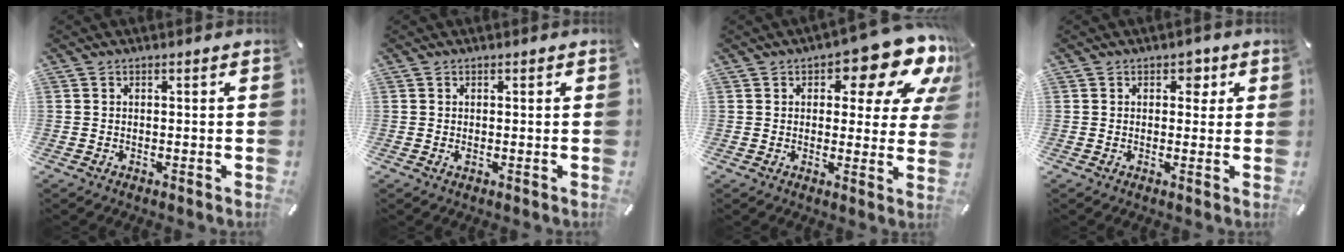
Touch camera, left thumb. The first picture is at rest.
{"total": 0.5, "force": [0.0, 0.3, 0.4], "torque": [-0.008, 0.000, 0.000]}
{"total": 14.8, "force": [8.5, 6.3, 10.3], "torque": [-0.127, -0.055, 0.137]}
{"total": 2.9, "force": [1.0, 2.2, 1.6], "torque": [-0.004, -0.004, 0.006]}